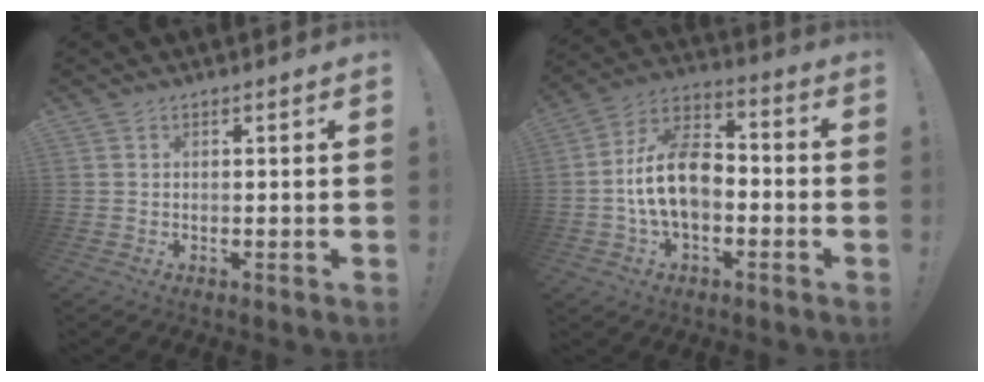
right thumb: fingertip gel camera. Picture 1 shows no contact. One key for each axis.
{"total": 14.7, "fx": -2.3, "fy": 9.4, "fz": 11.1, "tx": -0.204, "ty": 0.025, "tz": -0.039}